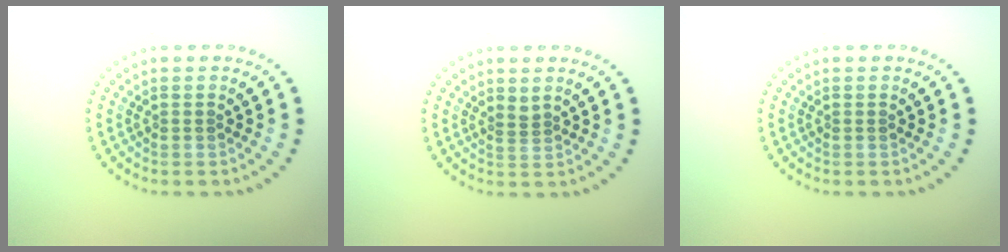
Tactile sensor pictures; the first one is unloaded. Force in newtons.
{"total": 0.6, "press": 0.3, "slide": 0.6}
{"total": 0.0}